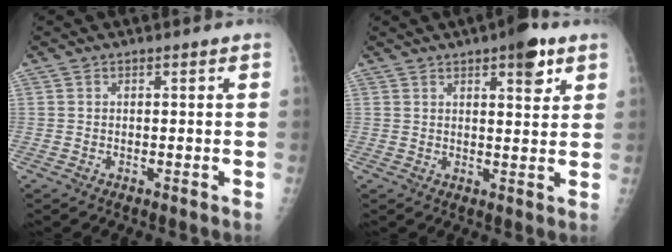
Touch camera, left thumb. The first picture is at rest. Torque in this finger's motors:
{"motor_torque": [0.88, 0.44, 0.42, -0.50, 0.01]}